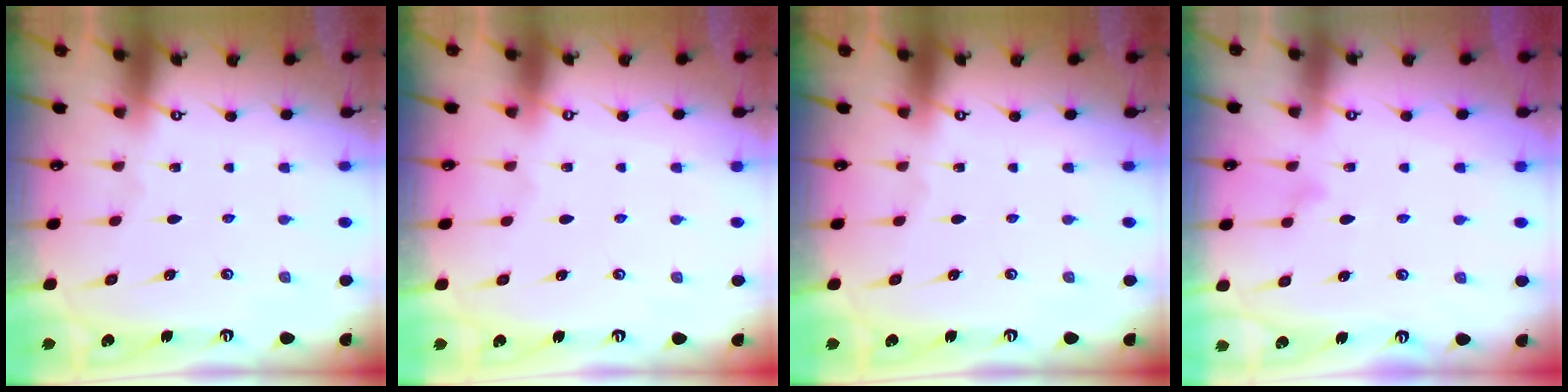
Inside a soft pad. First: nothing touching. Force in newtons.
{"total": 3.9, "press": 3.9, "slide": 0.1}
{"total": 0.0}
{"total": 6.5, "press": 6.4, "slide": 0.4}